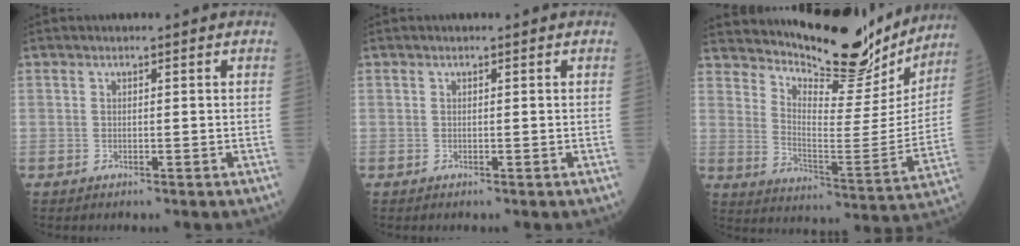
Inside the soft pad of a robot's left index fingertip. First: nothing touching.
{"total": 0.0}
{"total": 19.1, "force": [17.5, 4.5, 6.2], "torque": [-0.096, -0.047, 0.243]}